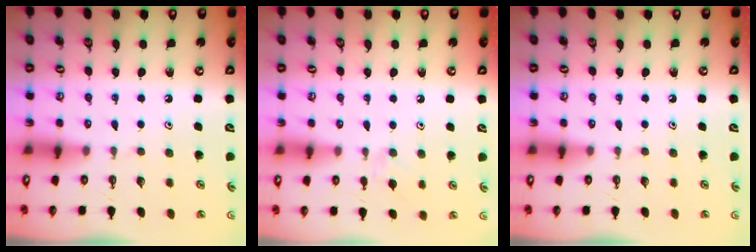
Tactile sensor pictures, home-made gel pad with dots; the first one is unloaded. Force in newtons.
{"total": 3.9, "press": 3.9, "slide": 0.7}
{"total": 0.0}